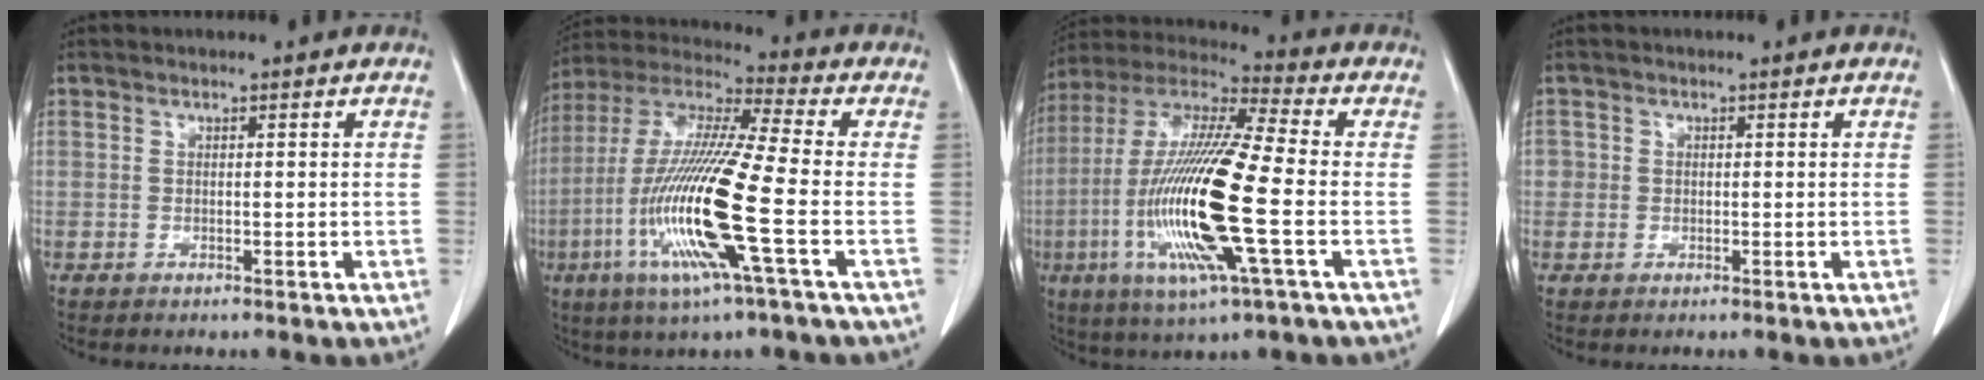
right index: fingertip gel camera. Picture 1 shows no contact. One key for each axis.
{"total": 18.6, "fx": -5.2, "fy": 0.3, "fz": 17.9, "tx": -0.374, "ty": -0.021, "tz": -0.109}
{"total": 20.3, "fx": -4.4, "fy": 1.6, "fz": 19.8, "tx": -0.419, "ty": -0.017, "tz": -0.087}
{"total": 1.5, "fx": 0.0, "fy": 1.5, "fz": 0.2, "tx": 0.010, "ty": 0.005, "tz": -0.003}